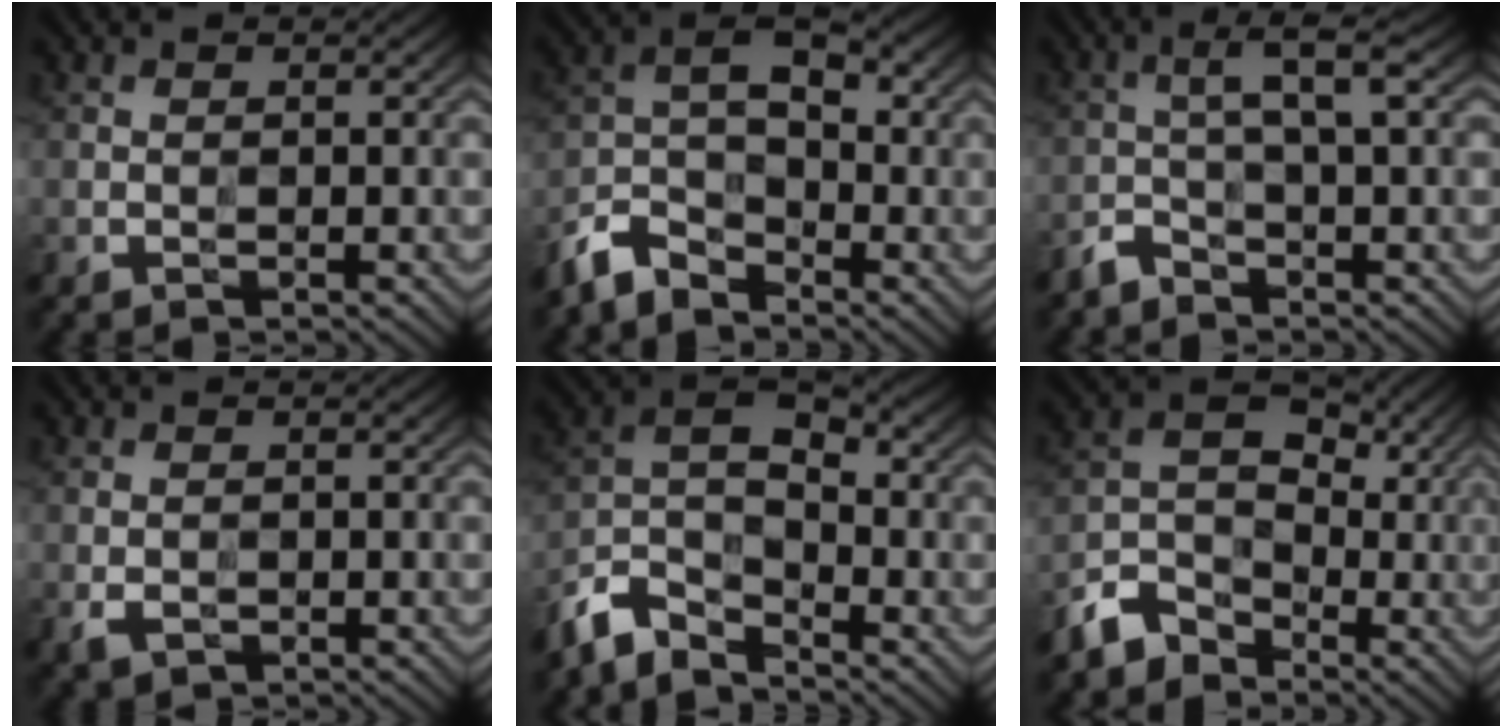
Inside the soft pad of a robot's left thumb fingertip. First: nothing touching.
{"total": 6.8, "force": [-4.9, 3.0, 3.6], "torque": [-0.067, 0.000, -0.118]}
{"total": 3.7, "force": [-1.4, 0.5, 3.3], "torque": [-0.059, 0.011, -0.043]}
{"total": 1.9, "force": [-0.6, 1.3, 1.2], "torque": [-0.029, -0.007, -0.008]}
{"total": 7.9, "force": [-5.9, 3.1, 4.2], "torque": [-0.078, -0.002, -0.139]}
{"total": 6.5, "force": [-4.1, 4.3, 2.7], "torque": [-0.050, 0.002, -0.102]}